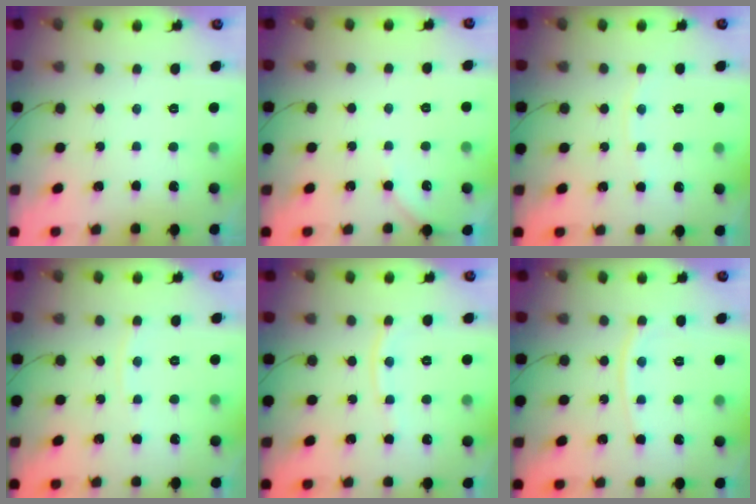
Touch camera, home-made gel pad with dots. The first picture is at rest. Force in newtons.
{"total": 2.7, "press": 2.6, "slide": 0.5}
{"total": 5.2, "press": 5.2, "slide": 0.6}
{"total": 2.7, "press": 2.7, "slide": 0.3}
{"total": 6.6, "press": 6.6, "slide": 0.9}
{"total": 7.1, "press": 7.0, "slide": 0.9}